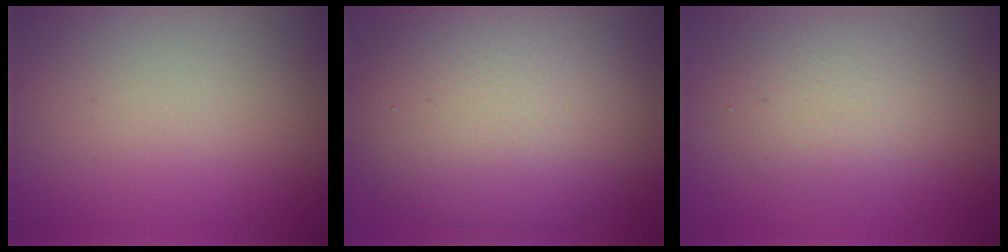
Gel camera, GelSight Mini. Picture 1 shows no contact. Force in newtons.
{"total": 11.1, "press": 11.1, "slide": 0.8}
{"total": 3.3, "press": 3.3, "slide": 0.4}